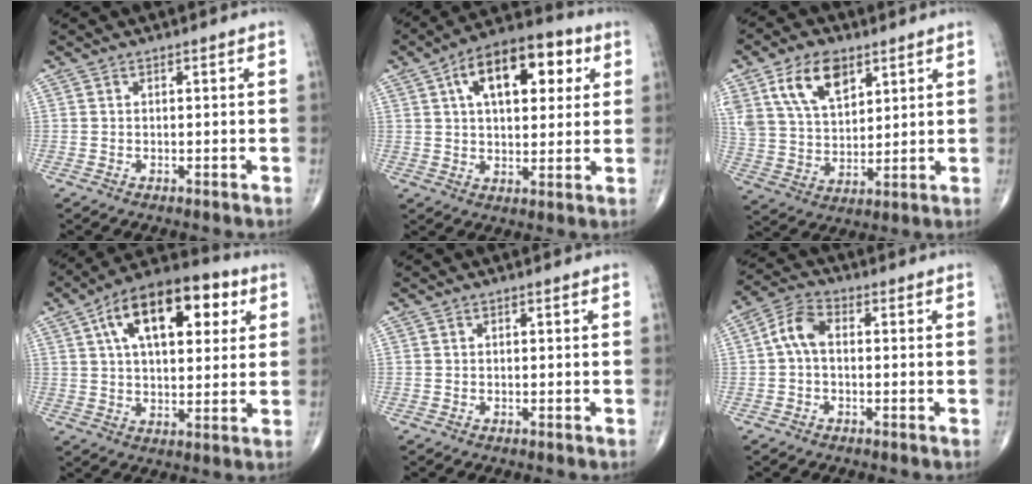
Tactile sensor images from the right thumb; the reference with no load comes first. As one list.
[{"total": 16.8, "force": [5.8, 8.7, 13.2], "torque": [-0.168, 0.010, 0.084]}, {"total": 13.2, "force": [6.8, 7.7, 8.4], "torque": [-0.135, -0.025, 0.137]}, {"total": 19.5, "force": [7.0, 9.8, 15.3], "torque": [-0.213, 0.010, 0.104]}, {"total": 0.0}, {"total": 5.7, "force": [-0.1, 3.4, 4.6], "torque": [-0.088, 0.018, -0.011]}]